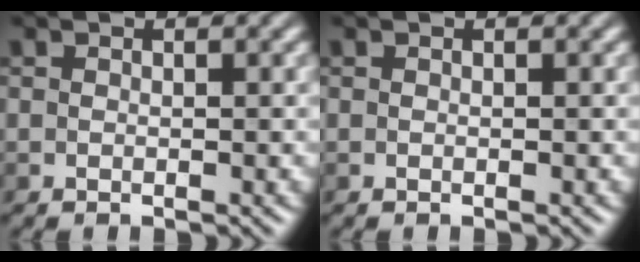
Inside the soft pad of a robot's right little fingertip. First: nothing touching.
{"total": 0.0}